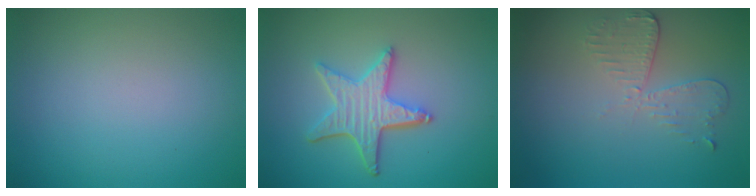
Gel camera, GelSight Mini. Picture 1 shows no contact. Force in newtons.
{"total": 4.4, "press": 3.7, "slide": 2.4}
{"total": 2.9, "press": 2.6, "slide": 1.4}